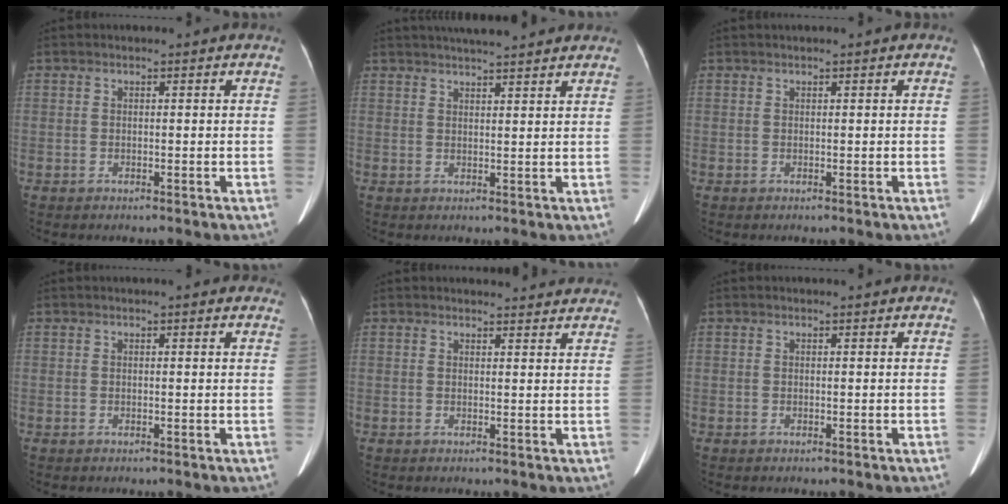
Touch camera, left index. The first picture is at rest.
{"total": 10.0, "force": [8.8, 0.9, 4.6], "torque": [-0.071, 0.028, 0.113]}
{"total": 0.0}
{"total": 1.9, "force": [1.3, 0.5, 1.2], "torque": [-0.008, 0.009, 0.012]}
{"total": 6.9, "force": [6.6, 1.2, 1.3], "torque": [-0.006, 0.005, 0.059]}
{"total": 0.0}